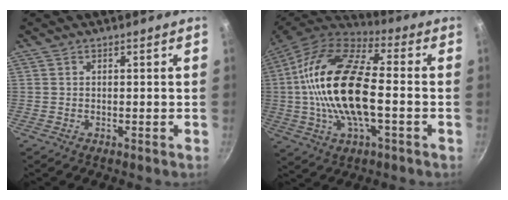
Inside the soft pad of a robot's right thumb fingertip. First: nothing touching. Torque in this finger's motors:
{"motor_torque": [0.46, 0.83, 2.77, 0.00, 1.02]}